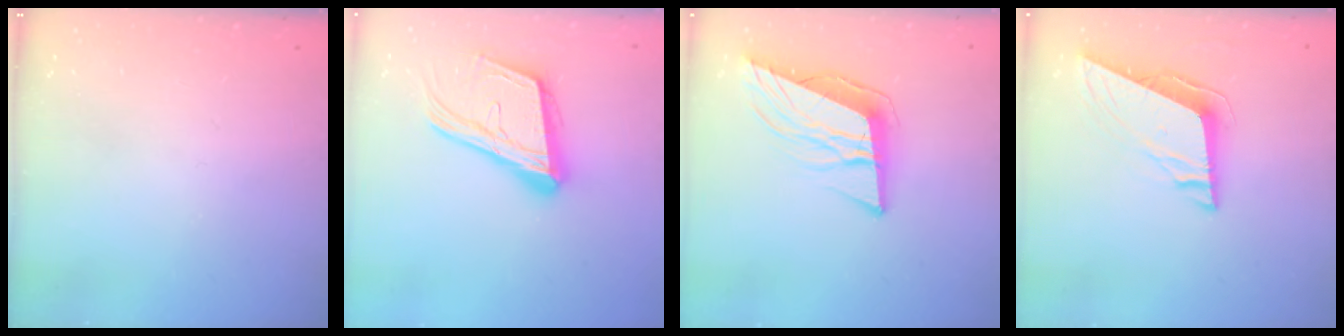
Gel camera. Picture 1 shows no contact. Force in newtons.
{"total": 19.3, "press": 18.8, "slide": 4.6}
{"total": 12.4, "press": 11.9, "slide": 3.6}
{"total": 8.9, "press": 8.8, "slide": 1.2}